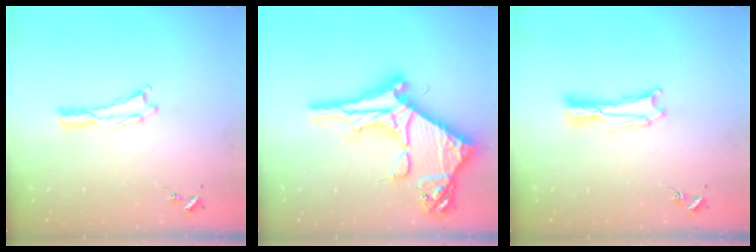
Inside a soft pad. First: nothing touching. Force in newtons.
{"total": 14.2, "press": 14.1, "slide": 1.3}
{"total": 1.8, "press": 1.8, "slide": 0.3}